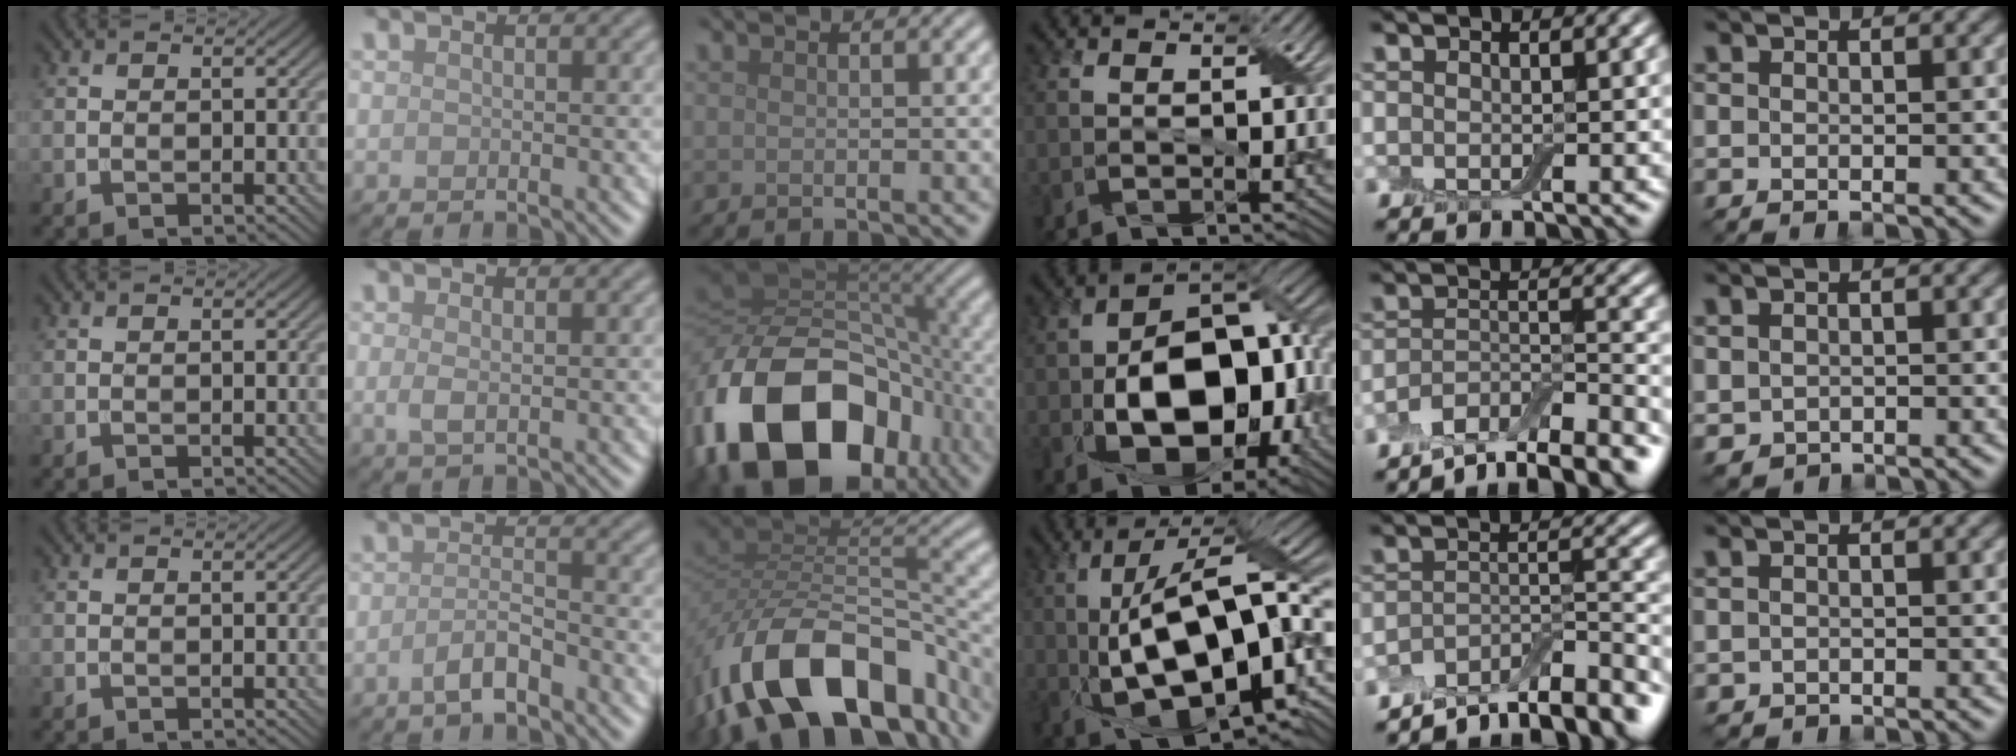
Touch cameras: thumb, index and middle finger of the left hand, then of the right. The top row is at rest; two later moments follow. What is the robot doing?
{"motion": "fold", "object": "cloth"}